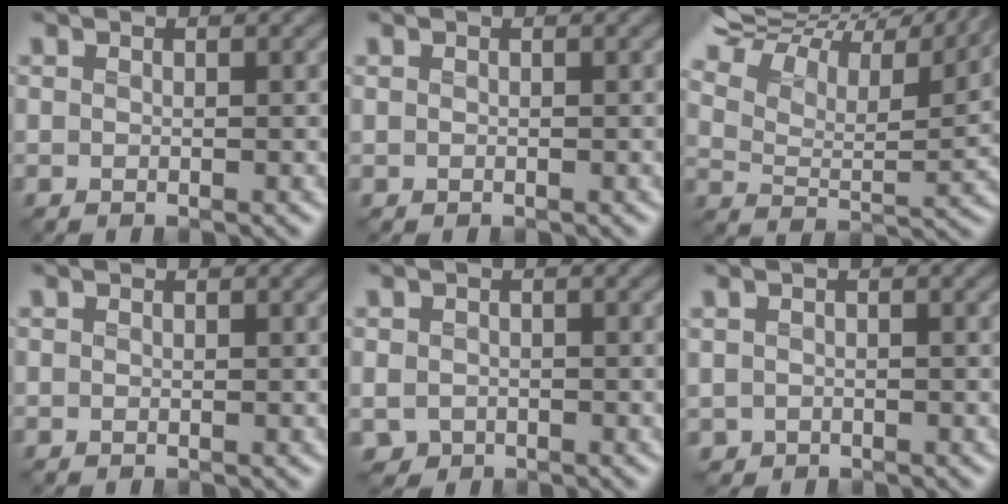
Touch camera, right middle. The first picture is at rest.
{"total": 0.0}
{"total": 14.9, "force": [12.9, 3.9, 6.4], "torque": [-0.165, 0.036, 0.182]}
{"total": 0.0}
{"total": 1.8, "force": [-0.6, 1.5, 0.7], "torque": [-0.015, -0.009, -0.014]}
{"total": 0.9, "force": [-0.3, 0.8, 0.2], "torque": [-0.007, -0.007, -0.006]}